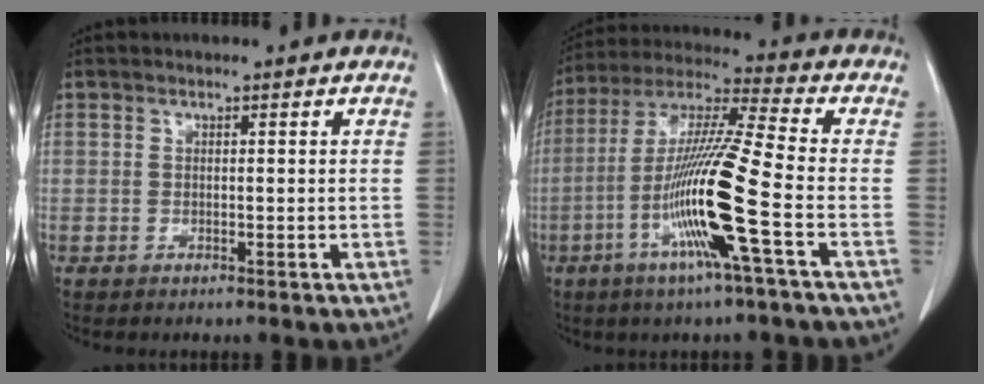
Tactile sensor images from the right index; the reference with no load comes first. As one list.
[{"total": 15.1, "force": [-5.1, -1.2, 14.1], "torque": [-0.281, -0.013, -0.105]}]